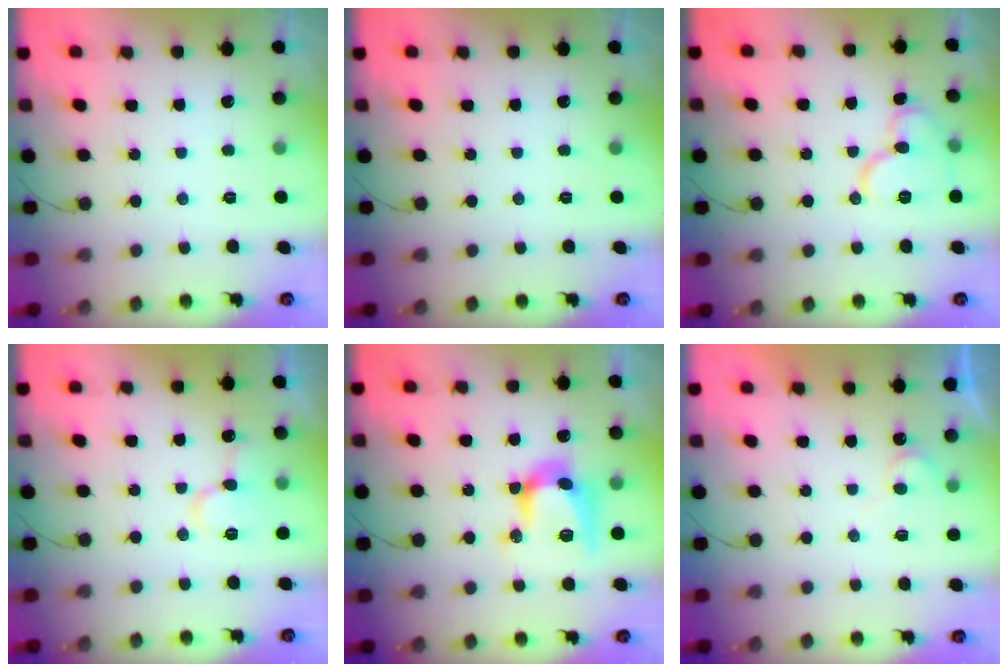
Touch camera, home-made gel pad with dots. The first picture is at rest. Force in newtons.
{"total": 0.0}
{"total": 10.9, "press": 10.9, "slide": 0.3}
{"total": 9.9, "press": 9.8, "slide": 1.2}
{"total": 12.0, "press": 11.9, "slide": 0.7}
{"total": 5.6, "press": 5.6, "slide": 0.5}